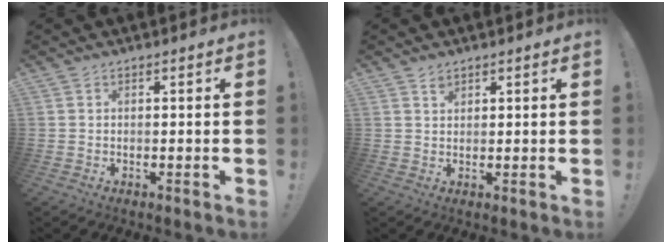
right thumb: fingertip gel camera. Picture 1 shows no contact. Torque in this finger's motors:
{"motor_torque": [-0.08, 0.20, 0.04, -0.09, 0.00]}